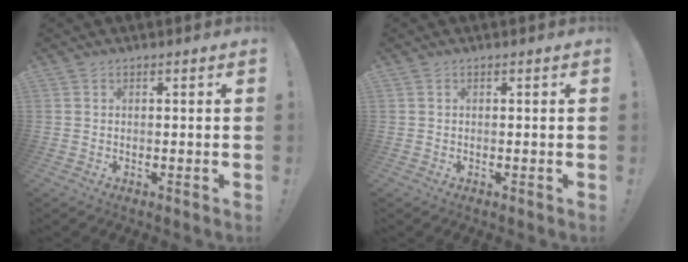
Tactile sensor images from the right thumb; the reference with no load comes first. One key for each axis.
{"total": 0.0}